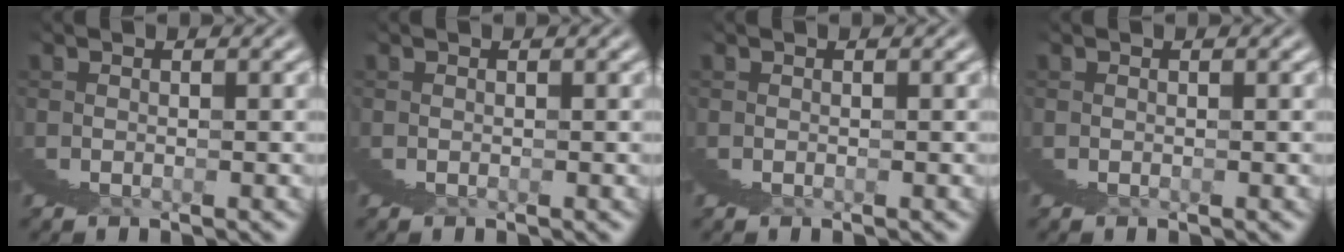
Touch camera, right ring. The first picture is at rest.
{"total": 0.0}
{"total": 0.0}
{"total": 0.0}